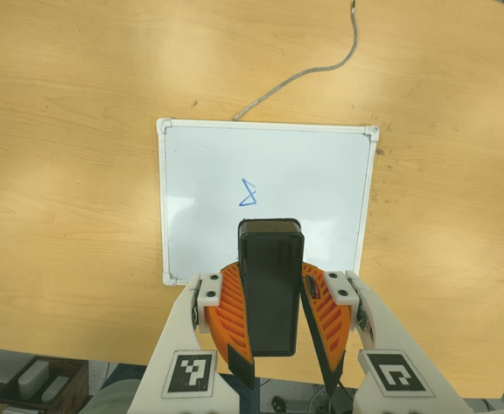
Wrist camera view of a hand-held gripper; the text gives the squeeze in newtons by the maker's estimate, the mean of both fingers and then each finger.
{"total": 10.9, "left": 9.8, "right": 12.1}